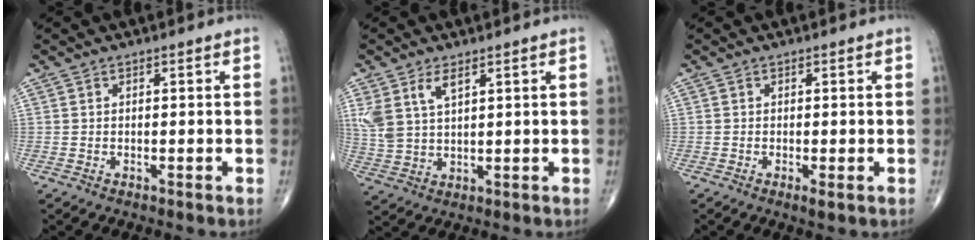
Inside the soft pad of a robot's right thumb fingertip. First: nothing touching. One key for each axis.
{"total": 6.7, "fx": 3.4, "fy": 3.3, "fz": 4.8, "tx": -0.103, "ty": -0.008, "tz": 0.077}
{"total": 1.4, "fx": -0.4, "fy": 0.2, "fz": 1.3, "tx": -0.026, "ty": -0.006, "tz": -0.011}